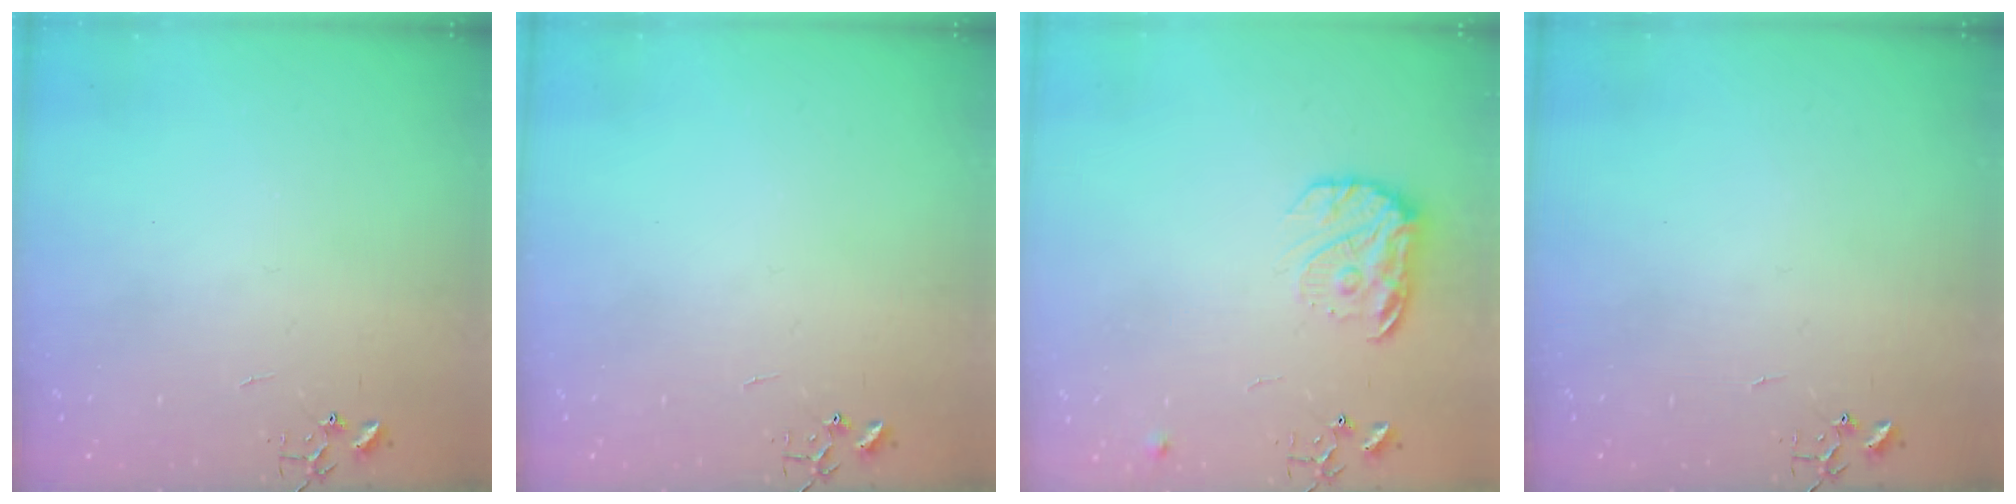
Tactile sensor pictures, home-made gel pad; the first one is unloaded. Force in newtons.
{"total": 0.0}
{"total": 12.7, "press": 12.6, "slide": 0.7}
{"total": 0.0}